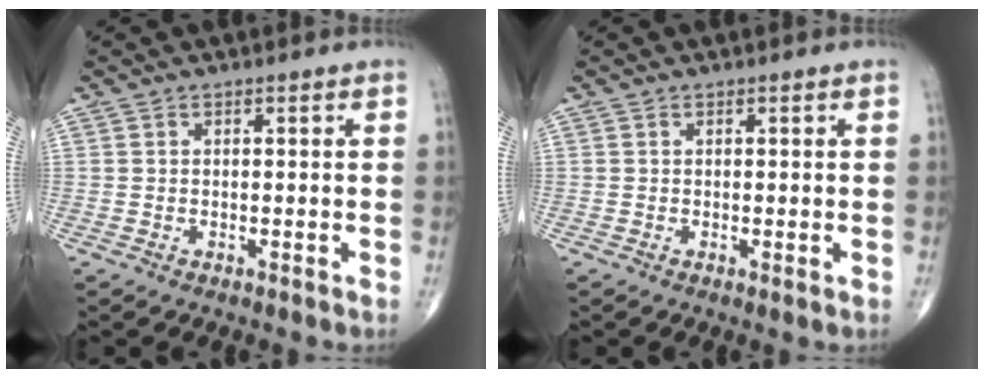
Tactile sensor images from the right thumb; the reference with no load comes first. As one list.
[{"total": 0.5, "force": [0.1, 0.1, 0.5], "torque": [-0.012, -0.004, 0.000]}]